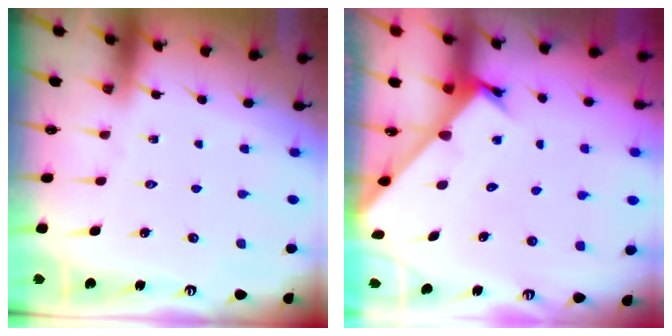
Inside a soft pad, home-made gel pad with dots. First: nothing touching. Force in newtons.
{"total": 2.4, "press": 2.4, "slide": 0.1}